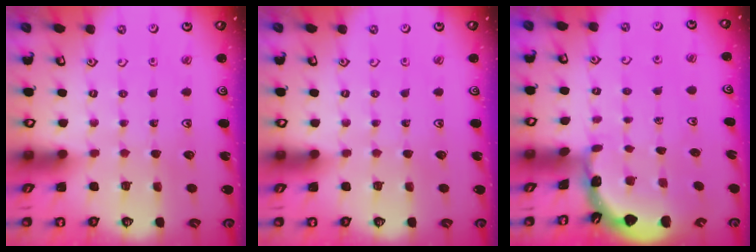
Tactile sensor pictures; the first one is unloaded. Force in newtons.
{"total": 0.0}
{"total": 1.6, "press": 1.6, "slide": 0.2}